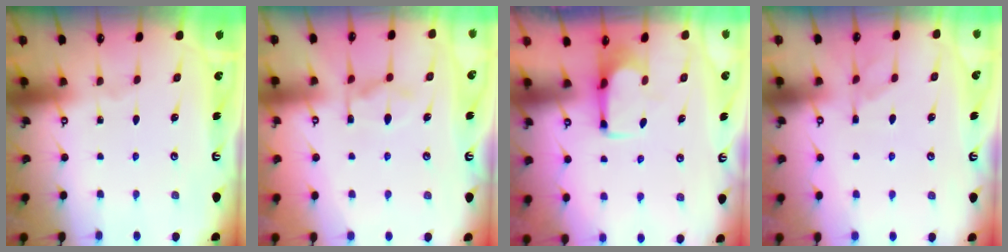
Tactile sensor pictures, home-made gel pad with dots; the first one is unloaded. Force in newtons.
{"total": 4.3, "press": 4.1, "slide": 1.4}
{"total": 2.5, "press": 2.3, "slide": 0.9}
{"total": 1.4, "press": 0.0, "slide": 1.4}